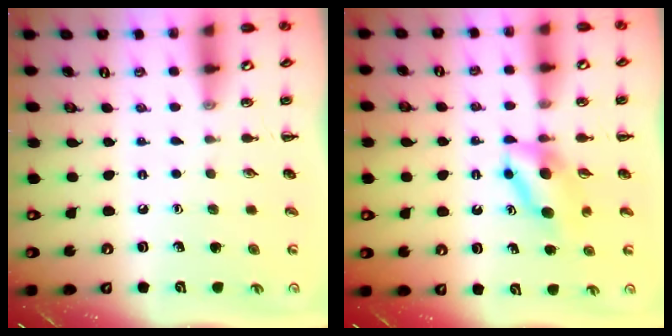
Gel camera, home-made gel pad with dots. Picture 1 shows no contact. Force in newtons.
{"total": 6.1, "press": 6.1, "slide": 0.9}